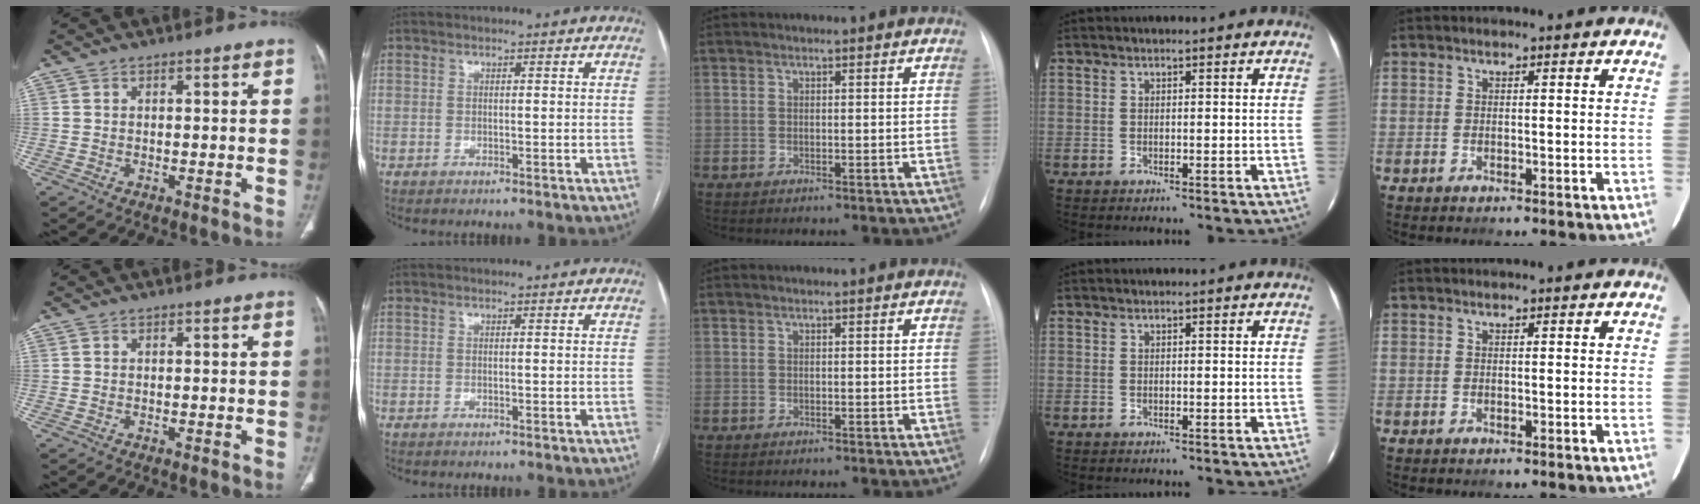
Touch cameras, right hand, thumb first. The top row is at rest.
{}